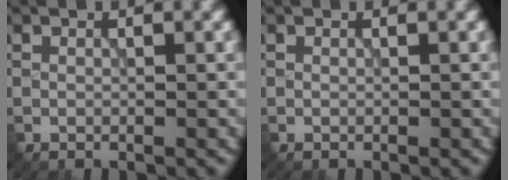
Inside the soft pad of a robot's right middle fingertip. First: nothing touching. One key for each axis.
{"total": 0.0}